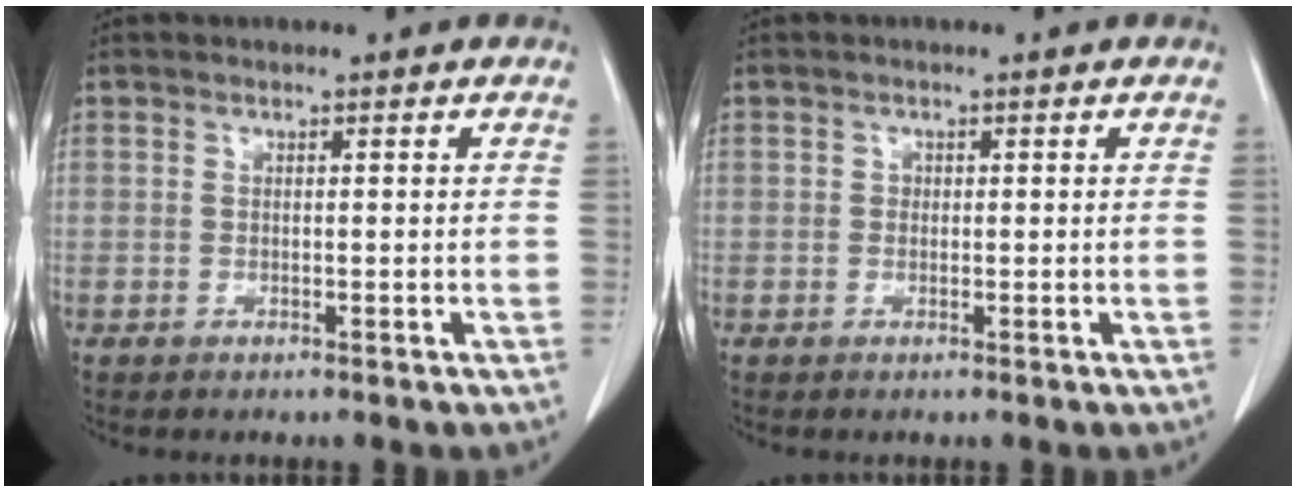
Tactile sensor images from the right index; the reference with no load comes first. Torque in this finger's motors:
{"motor_torque": [-0.01, 0.04, -0.01, 0.00]}